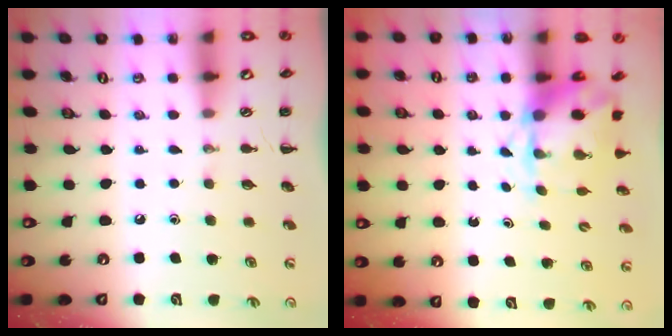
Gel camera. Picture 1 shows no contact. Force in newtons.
{"total": 4.8, "press": 4.8, "slide": 0.7}